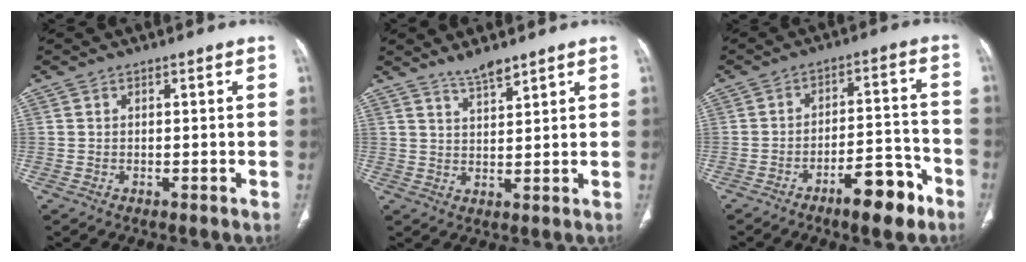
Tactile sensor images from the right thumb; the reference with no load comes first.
{"total": 4.1, "force": [3.6, 0.5, 2.0], "torque": [-0.028, -0.022, 0.068]}
{"total": 10.0, "force": [-6.4, 3.3, 7.0], "torque": [-0.094, 0.051, -0.096]}